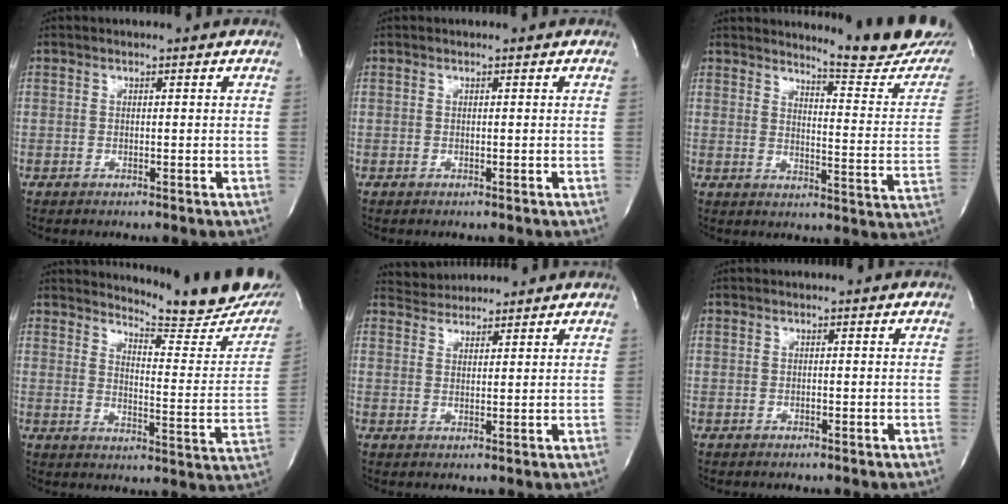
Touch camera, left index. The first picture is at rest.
{"total": 0.0}
{"total": 15.3, "force": [14.7, -0.3, 4.2], "torque": [-0.058, -0.117, 0.166]}
{"total": 18.2, "force": [17.4, 1.4, 5.4], "torque": [-0.071, -0.113, 0.198]}
{"total": 4.5, "force": [4.4, 0.9, -0.2], "torque": [-0.003, 0.027, 0.073]}
{"total": 0.0}